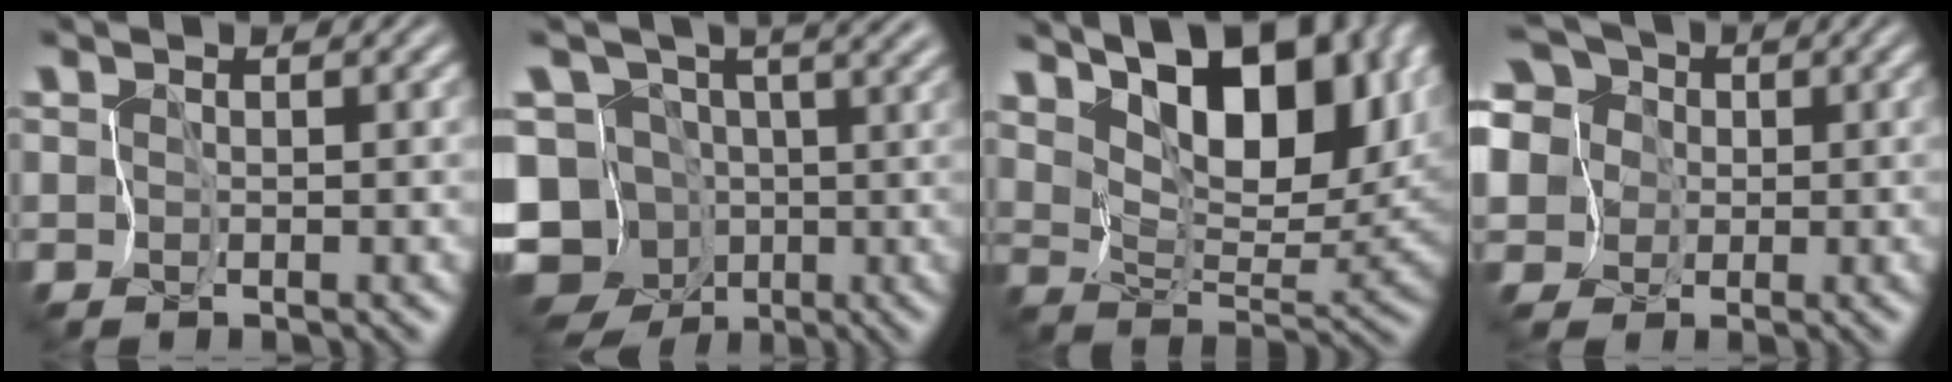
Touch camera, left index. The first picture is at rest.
{"total": 9.4, "force": [-3.1, 7.6, 4.7], "torque": [-0.082, 0.017, -0.050]}
{"total": 12.8, "force": [7.0, 5.7, 9.1], "torque": [-0.163, 0.004, 0.122]}
{"total": 12.4, "force": [2.2, 10.4, 6.2], "torque": [-0.170, 0.036, 0.002]}